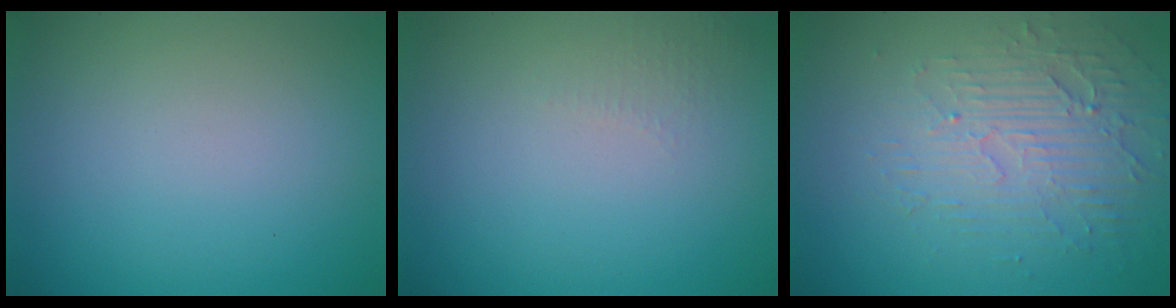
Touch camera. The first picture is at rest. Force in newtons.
{"total": 1.0, "press": 0.9, "slide": 0.3}
{"total": 3.7, "press": 3.2, "slide": 1.8}